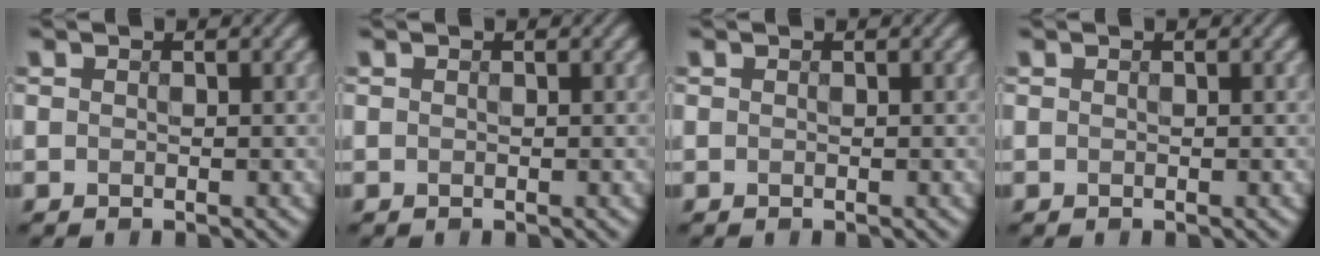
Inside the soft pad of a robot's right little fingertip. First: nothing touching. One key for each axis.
{"total": 0.0}
{"total": 0.0}
{"total": 0.0}